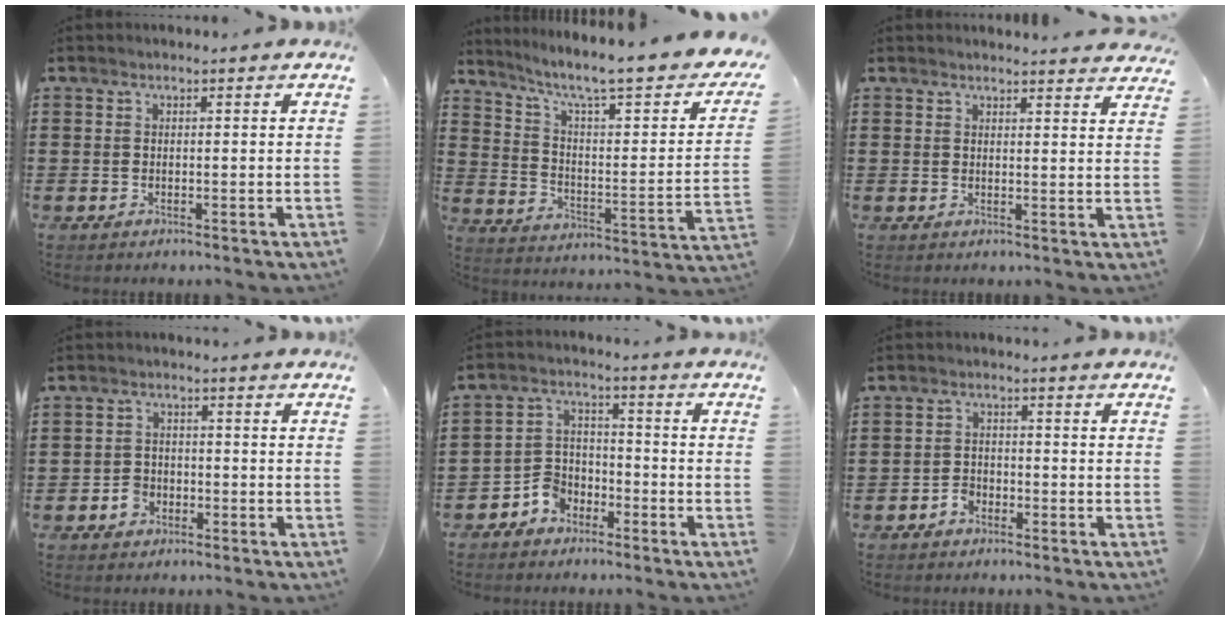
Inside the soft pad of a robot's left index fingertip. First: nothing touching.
{"total": 7.5, "force": [5.5, 0.8, 5.1], "torque": [-0.107, -0.047, 0.080]}
{"total": 2.4, "force": [2.4, -0.1, 0.2], "torque": [-0.003, -0.011, 0.045]}
{"total": 2.7, "force": [-1.5, 2.1, 0.9], "torque": [-0.021, 0.003, -0.030]}
{"total": 4.7, "force": [-3.7, 2.7, 0.7], "torque": [-0.027, 0.008, -0.077]}
{"total": 2.1, "force": [-1.6, 1.3, 0.5], "torque": [-0.015, 0.003, -0.033]}